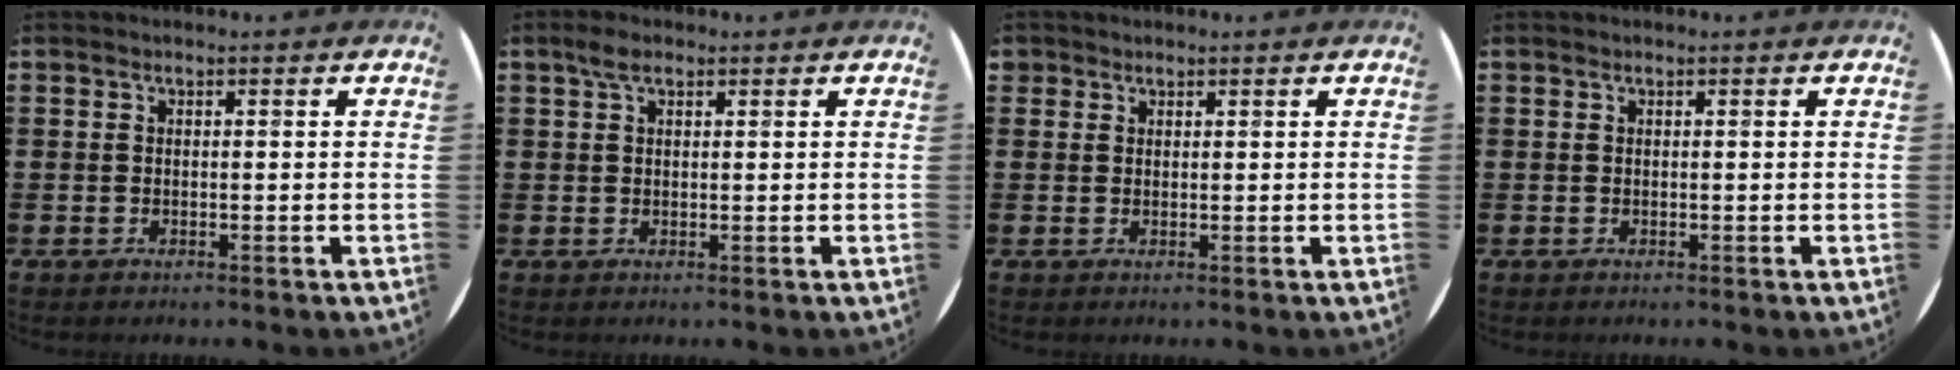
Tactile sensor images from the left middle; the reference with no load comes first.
{"total": 2.2, "force": [1.4, 1.0, 1.3], "torque": [-0.022, 0.003, 0.023]}
{"total": 1.0, "force": [0.9, 0.5, -0.1], "torque": [-0.001, 0.002, 0.018]}
{"total": 0.0}